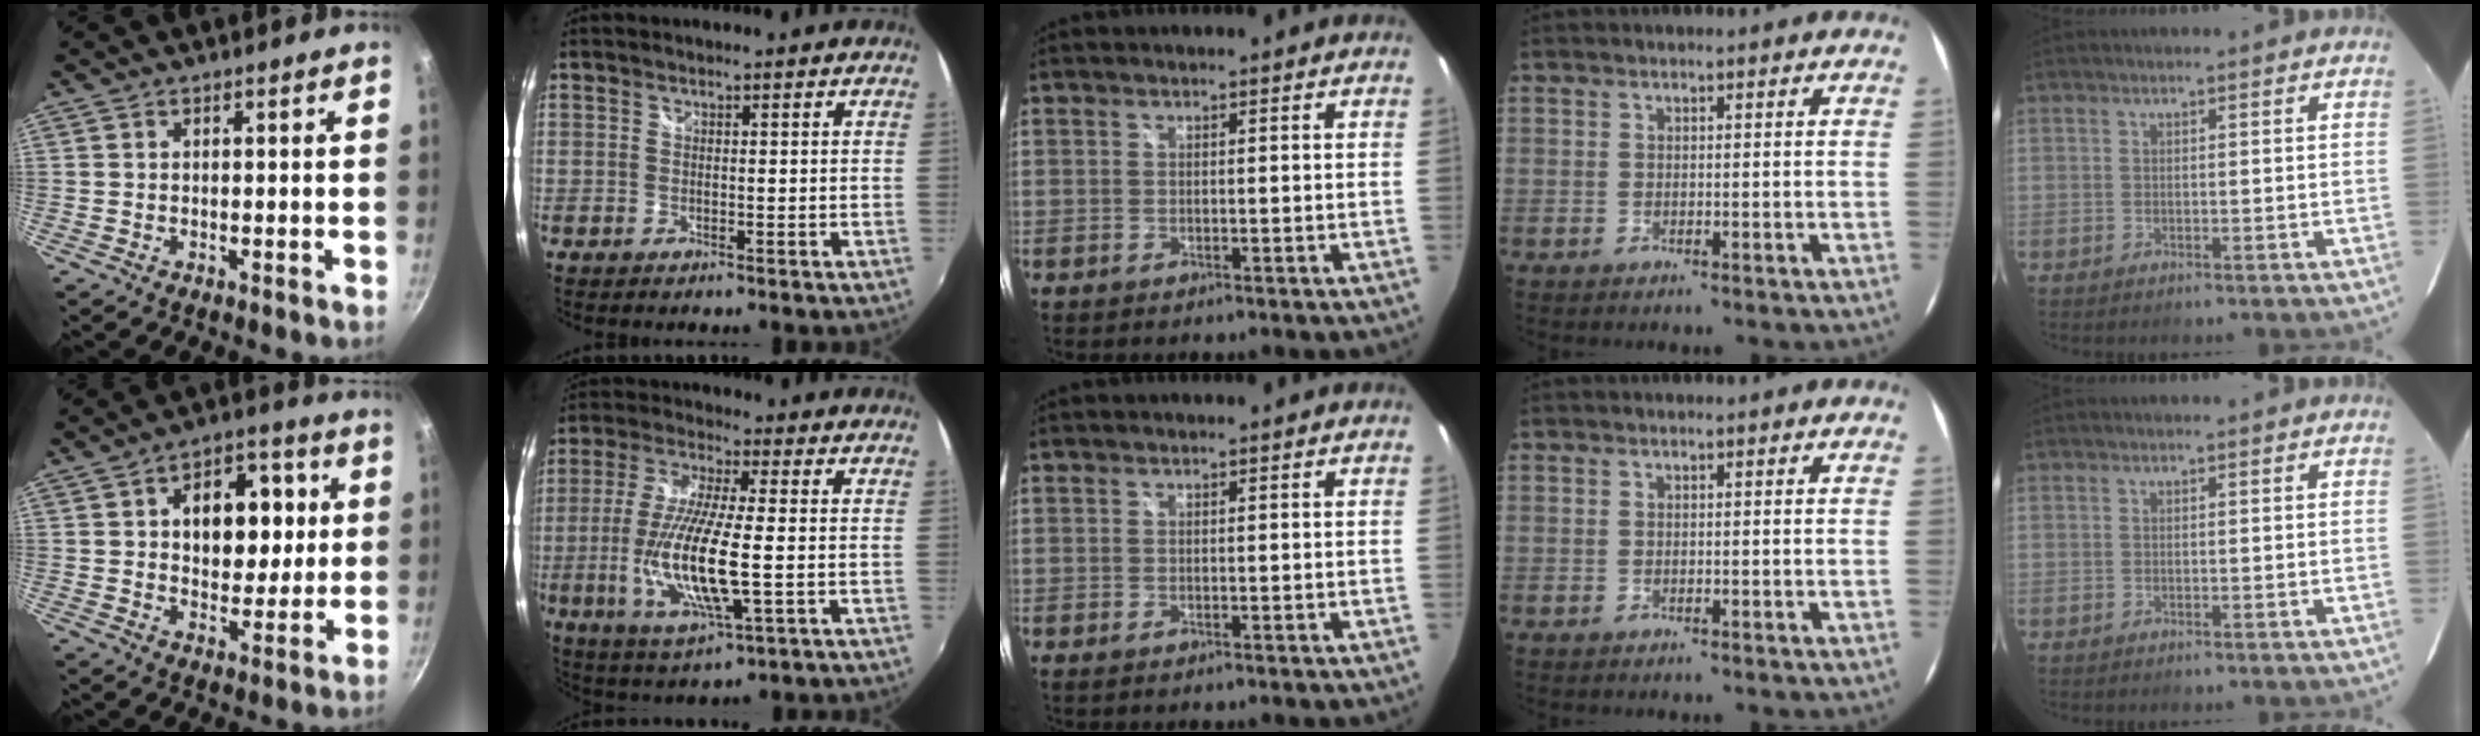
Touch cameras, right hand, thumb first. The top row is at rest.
{"thumb": {"total": 14.2, "force": [2.6, 9.6, 10.1], "torque": [-0.095, 0.003, 0.034]}, "index": {"total": 15.8, "force": [-2.7, 3.4, 15.2], "torque": [-0.308, -0.019, -0.048]}}